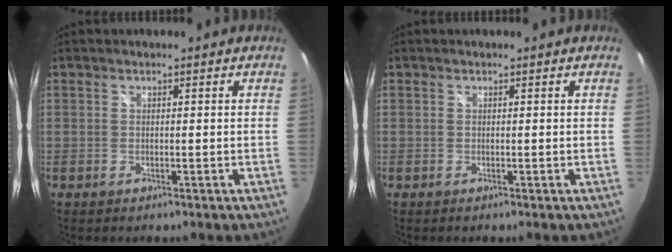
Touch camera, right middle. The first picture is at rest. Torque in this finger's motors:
{"motor_torque": [0.02, -0.02, 0.00, 0.01]}